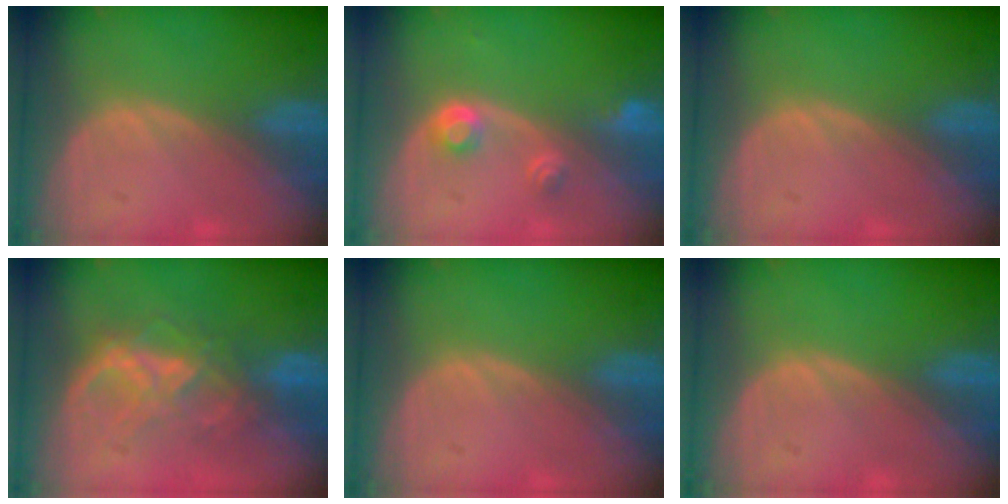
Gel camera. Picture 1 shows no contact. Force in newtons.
{"total": 2.9, "press": 2.7, "slide": 1.0}
{"total": 0.0}
{"total": 6.4, "press": 6.4, "slide": 0.8}
{"total": 0.0}
{"total": 0.0}